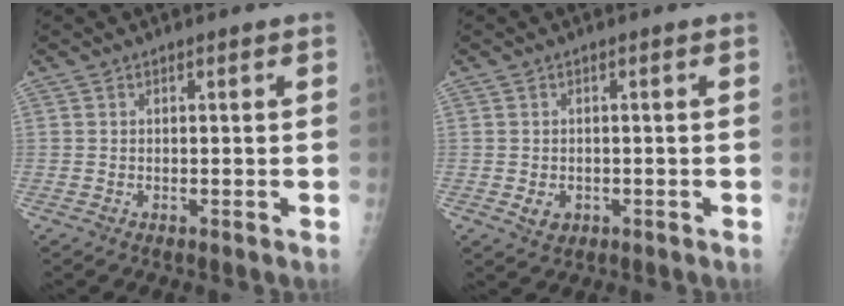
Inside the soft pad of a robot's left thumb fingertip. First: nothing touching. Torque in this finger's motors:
{"motor_torque": [-0.24, 0.17, 0.17, 0.13, 0.00]}